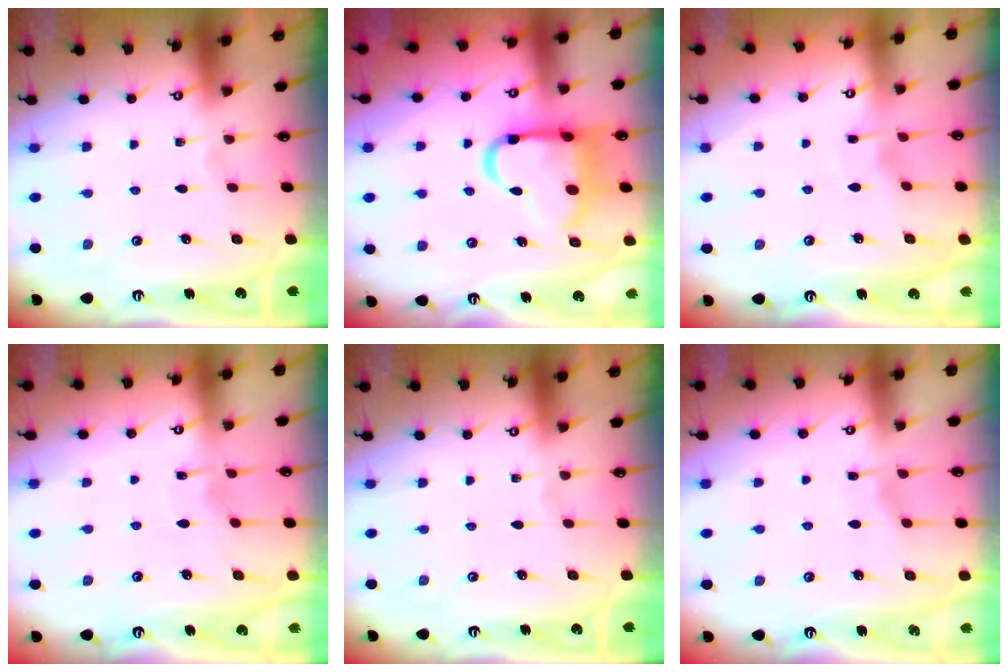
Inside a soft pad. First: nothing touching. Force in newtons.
{"total": 15.7, "press": 15.6, "slide": 1.8}
{"total": 2.5, "press": 2.5, "slide": 0.3}
{"total": 3.4, "press": 3.4, "slide": 0.4}
{"total": 0.0}
{"total": 3.0, "press": 3.0, "slide": 0.4}